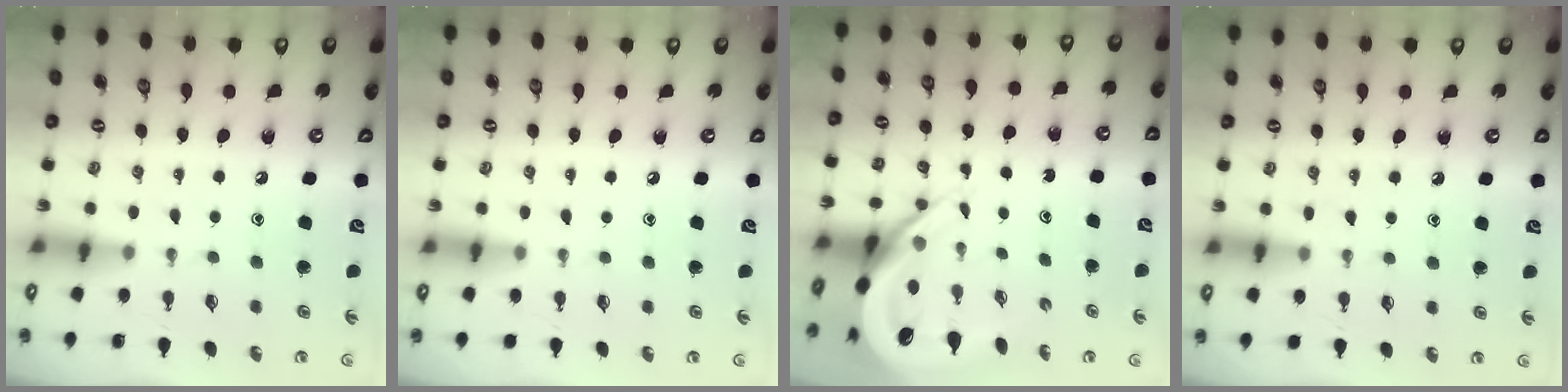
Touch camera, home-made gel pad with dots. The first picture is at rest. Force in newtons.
{"total": 2.5, "press": 2.4, "slide": 0.4}
{"total": 7.8, "press": 7.7, "slide": 1.1}
{"total": 5.9, "press": 5.9, "slide": 0.7}